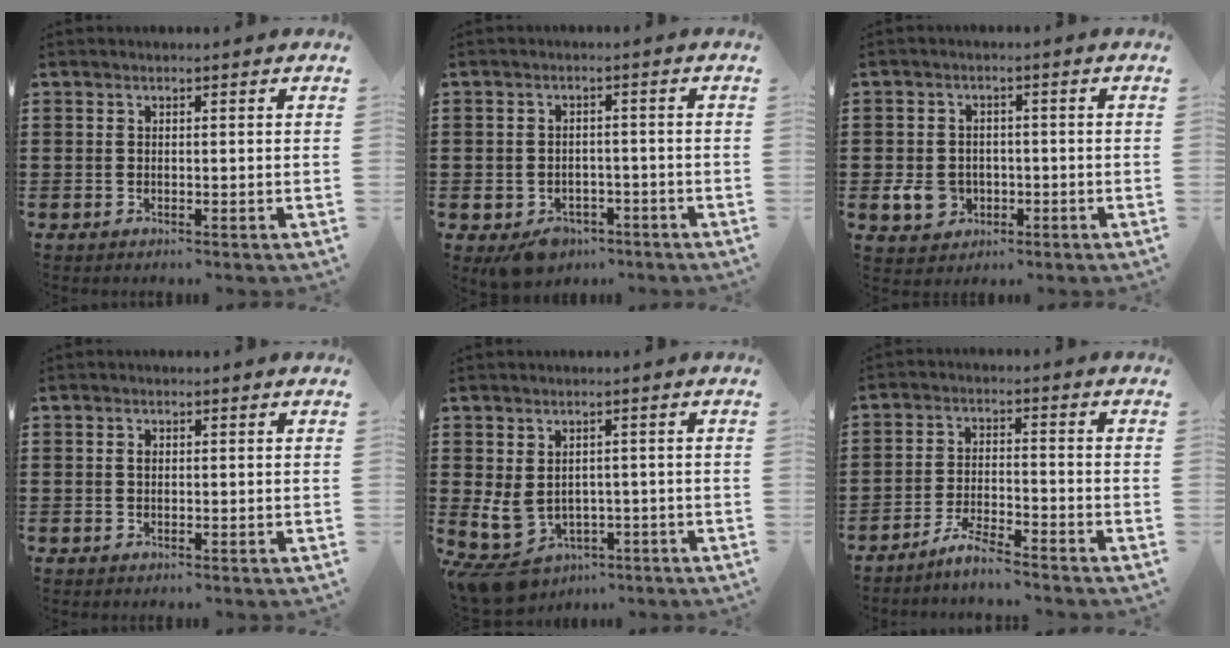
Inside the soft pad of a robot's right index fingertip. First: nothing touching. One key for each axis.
{"total": 3.5, "fx": -2.9, "fy": 1.7, "fz": 0.8, "tx": -0.018, "ty": 0.003, "tz": -0.057}
{"total": 4.8, "fx": -1.3, "fy": 3.9, "fz": 2.3, "tx": -0.063, "ty": 0.001, "tz": -0.027}
{"total": 0.7, "fx": 0.1, "fy": 0.4, "fz": 0.5, "tx": -0.012, "ty": 0.000, "tz": 0.002}
{"total": 5.1, "fx": -1.7, "fy": 3.7, "fz": 3.2, "tx": -0.090, "ty": 0.004, "tz": -0.034}
{"total": 4.3, "fx": -4.1, "fy": 0.1, "fz": 1.2, "tx": -0.037, "ty": 0.001, "tz": -0.085}